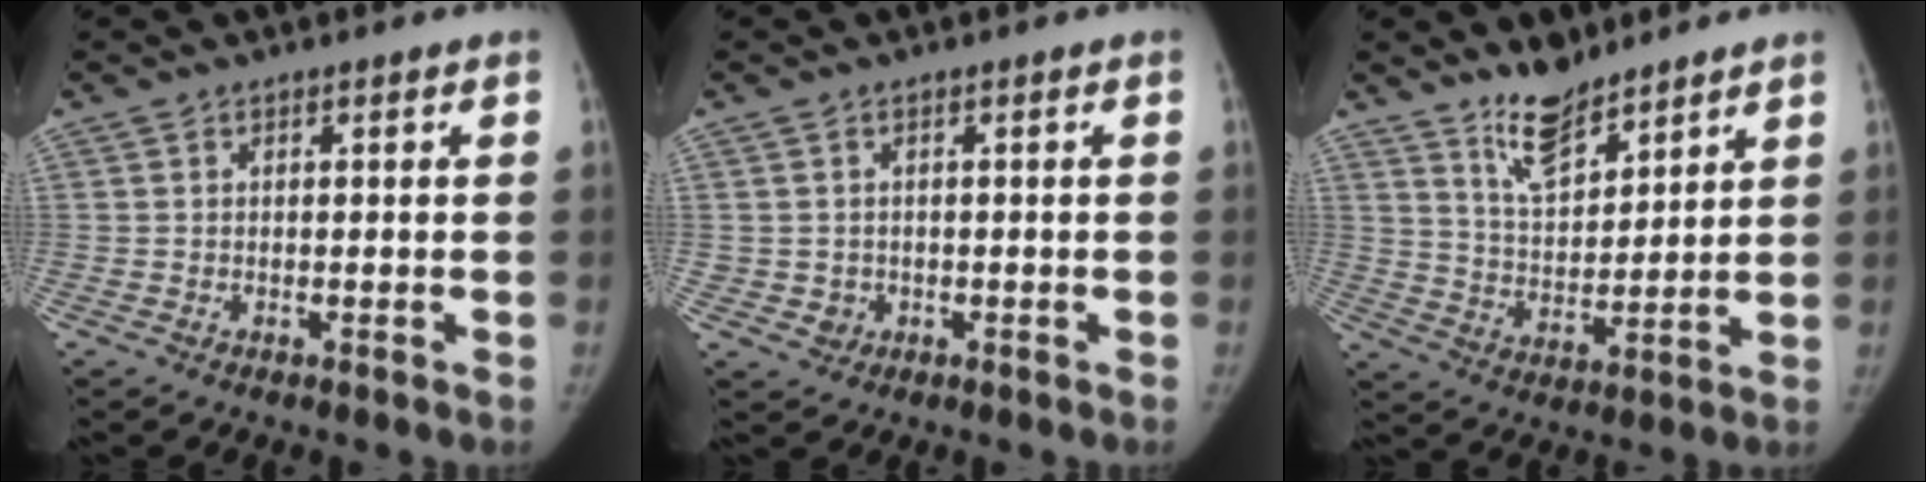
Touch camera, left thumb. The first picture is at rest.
{"total": 2.1, "force": [-0.3, 2.0, 0.4], "torque": [0.001, 0.004, 0.002]}
{"total": 8.9, "force": [7.2, 3.3, 4.2], "torque": [-0.051, -0.062, 0.138]}